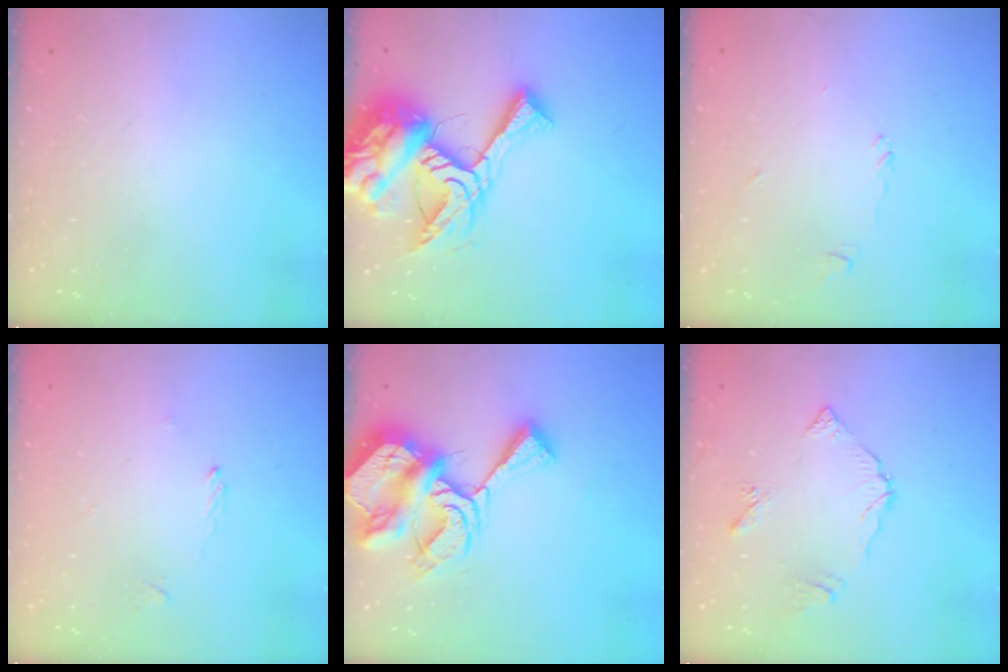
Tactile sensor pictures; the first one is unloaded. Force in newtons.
{"total": 21.2, "press": 21.1, "slide": 2.2}
{"total": 4.1, "press": 4.1, "slide": 0.1}
{"total": 1.9, "press": 1.9, "slide": 0.5}
{"total": 16.2, "press": 16.1, "slide": 1.7}
{"total": 6.3, "press": 6.2, "slide": 0.4}